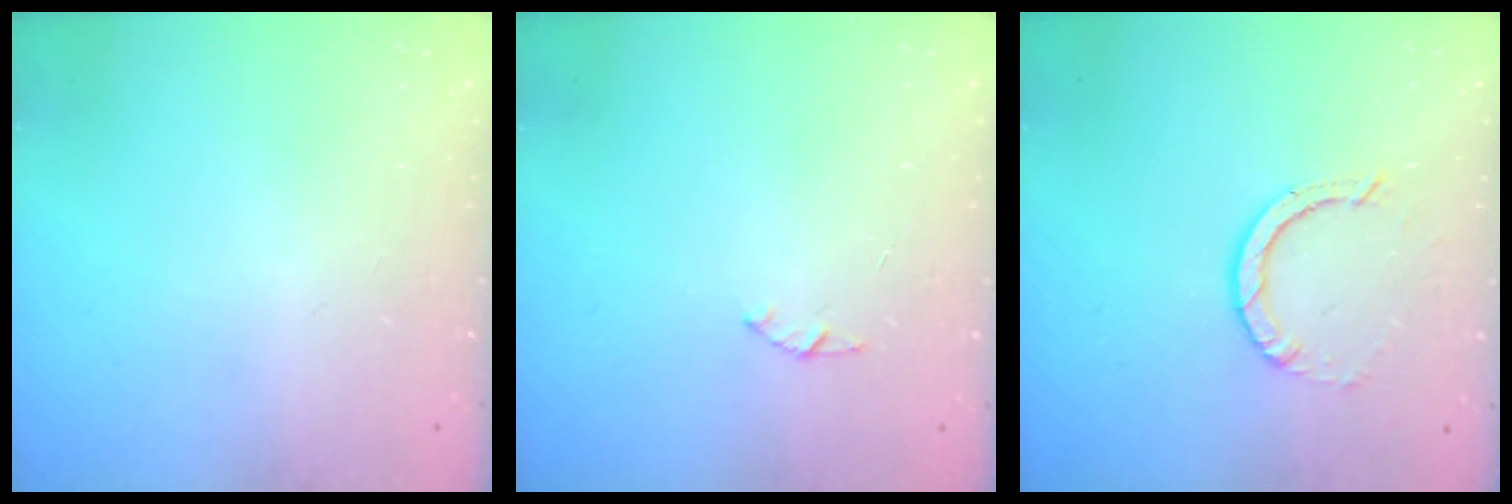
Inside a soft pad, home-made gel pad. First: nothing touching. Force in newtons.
{"total": 1.0, "press": 0.9, "slide": 0.3}
{"total": 2.9, "press": 2.9, "slide": 0.2}